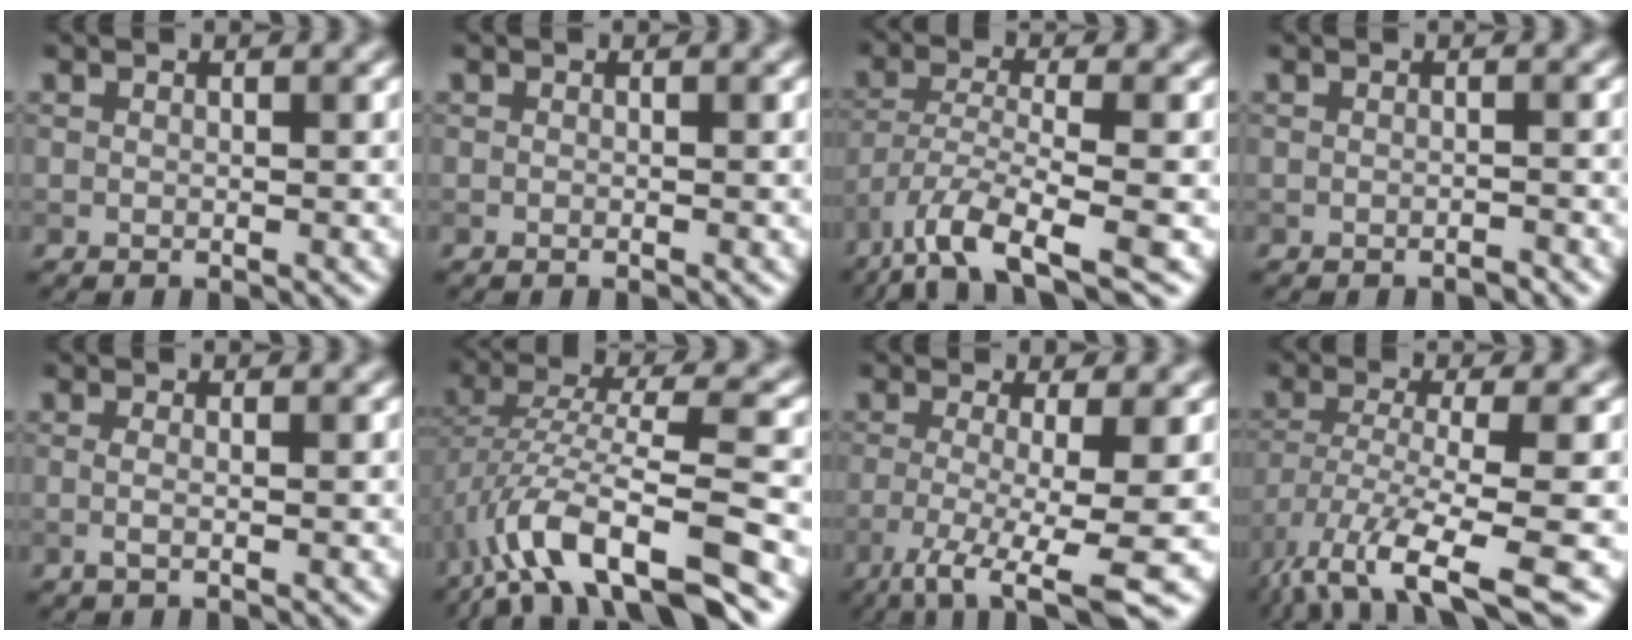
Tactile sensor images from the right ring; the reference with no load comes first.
{"total": 0.0}
{"total": 7.0, "force": [-4.5, 1.8, 5.0], "torque": [-0.094, -0.009, -0.090]}
{"total": 0.9, "force": [-0.8, 0.1, 0.3], "torque": [0.000, 0.003, -0.015]}
{"total": 1.2, "force": [-0.1, 0.4, 1.2], "torque": [-0.022, -0.004, -0.005]}
{"total": 10.5, "force": [-5.2, 3.3, 8.6], "torque": [-0.157, 0.008, -0.101]}
{"total": 8.0, "force": [-3.5, 1.8, 7.0], "torque": [-0.106, -0.016, -0.068]}
{"total": 9.7, "force": [-5.4, 2.7, 7.6], "torque": [-0.139, -0.022, -0.097]}